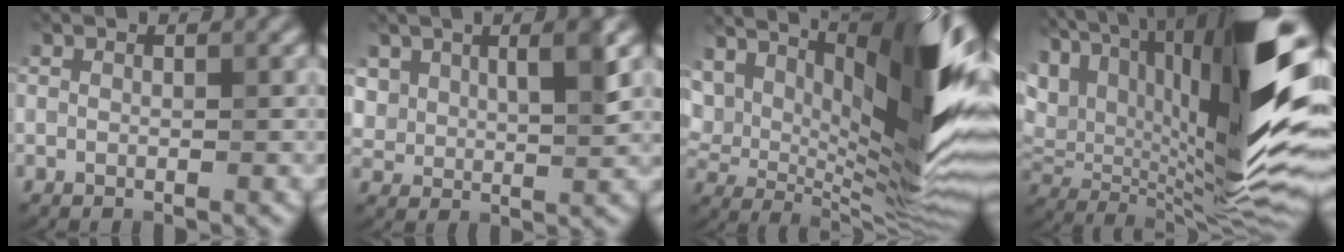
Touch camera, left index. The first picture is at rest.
{"total": 3.9, "force": [1.9, 2.0, 2.8], "torque": [-0.051, -0.004, 0.036]}
{"total": 16.5, "force": [6.5, 5.8, 14.0], "torque": [-0.194, 0.017, 0.103]}
{"total": 18.5, "force": [6.6, 7.5, 15.6], "torque": [-0.267, 0.038, 0.106]}